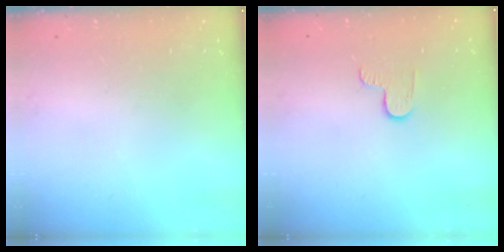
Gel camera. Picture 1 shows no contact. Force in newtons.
{"total": 3.1, "press": 3.1, "slide": 0.4}